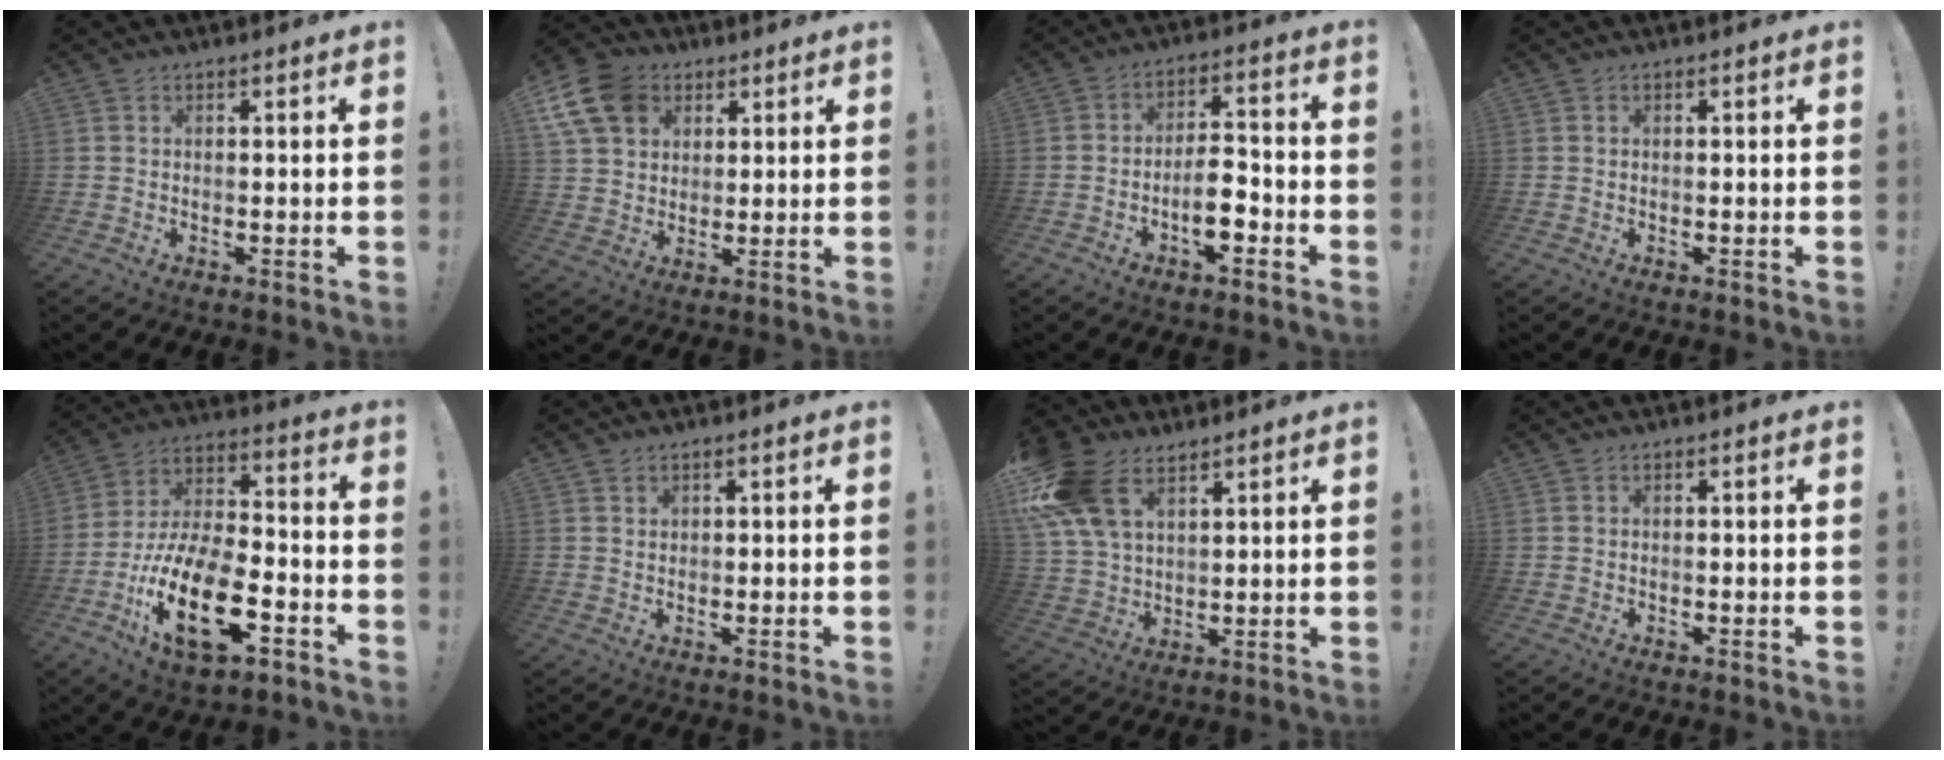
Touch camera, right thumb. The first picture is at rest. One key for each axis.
{"total": 13.8, "fx": 5.8, "fy": 10.7, "fz": 6.5, "tx": -0.121, "ty": -0.025, "tz": 0.116}
{"total": 8.7, "fx": -3.3, "fy": 3.4, "fz": 7.3, "tx": -0.117, "ty": 0.013, "tz": -0.058}
{"total": 0.0}
{"total": 21.6, "fx": -9.1, "fy": 9.2, "fz": 17.3, "tx": -0.336, "ty": 0.039, "tz": -0.152}
{"total": 1.1, "fx": 0.9, "fy": 0.6, "fz": 0.2, "tx": -0.001, "ty": -0.003, "tz": 0.017}
{"total": 16.5, "fx": 9.4, "fy": 9.9, "fz": 9.3, "tx": -0.185, "ty": -0.037, "tz": 0.179}
{"total": 0.0}